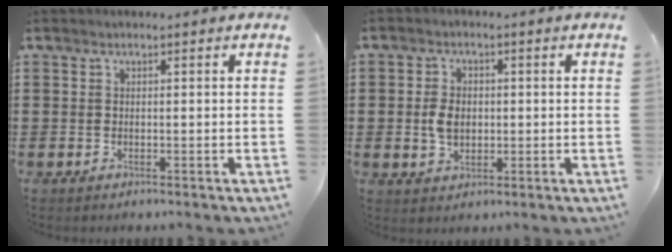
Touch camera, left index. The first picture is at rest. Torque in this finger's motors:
{"motor_torque": [1.09, 1.04, 0.42, 0.05]}